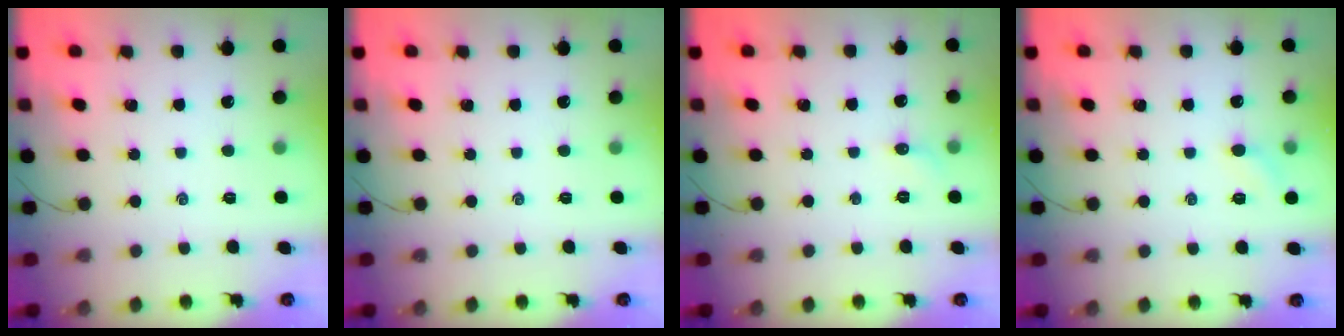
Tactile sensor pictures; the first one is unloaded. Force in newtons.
{"total": 0.0}
{"total": 3.8, "press": 3.6, "slide": 1.2}
{"total": 4.8, "press": 4.6, "slide": 1.5}